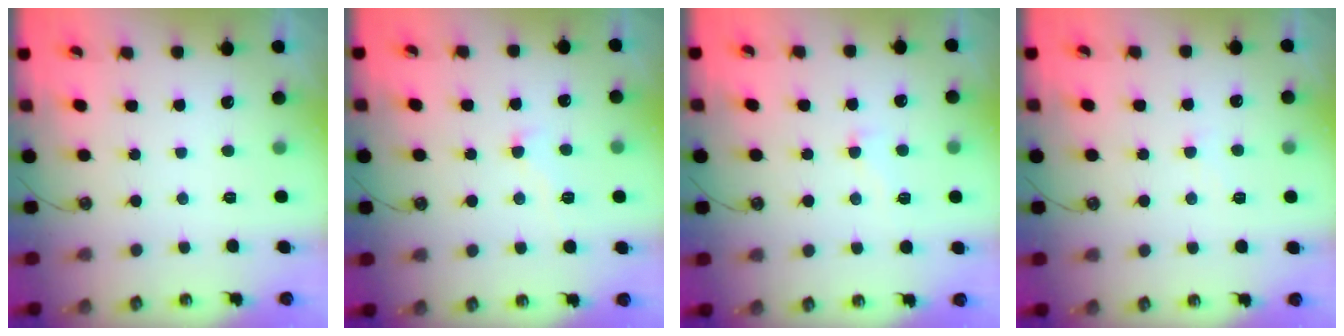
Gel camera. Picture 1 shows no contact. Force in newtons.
{"total": 2.2, "press": 2.1, "slide": 0.6}
{"total": 2.3, "press": 2.2, "slide": 0.9}
{"total": 1.4, "press": 1.3, "slide": 0.4}